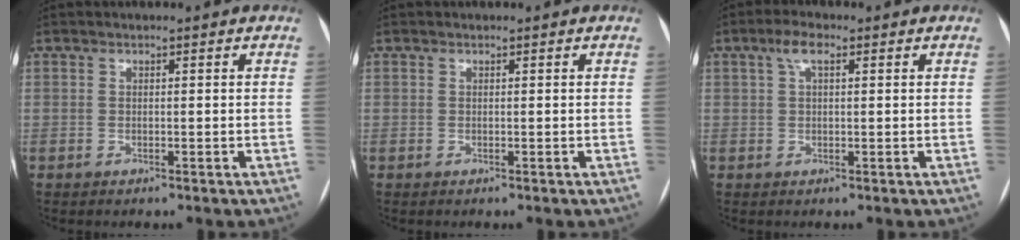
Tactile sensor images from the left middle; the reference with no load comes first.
{"total": 0.0}
{"total": 3.0, "force": [1.3, 1.2, 2.4], "torque": [-0.051, 0.017, 0.028]}